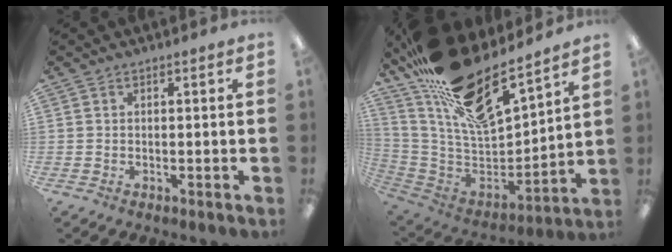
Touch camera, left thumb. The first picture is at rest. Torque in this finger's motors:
{"motor_torque": [2.11, -0.60, 1.95, -0.86, 0.82]}